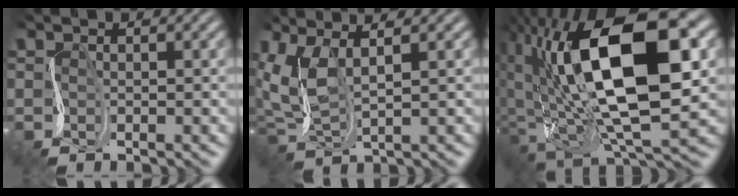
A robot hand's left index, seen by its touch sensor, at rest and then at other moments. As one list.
[{"total": 3.1, "force": [2.5, 0.7, 1.7], "torque": [-0.083, 0.013, 0.060]}, {"total": 14.2, "force": [2.6, 7.0, 12.1], "torque": [-0.241, 0.002, 0.043]}]